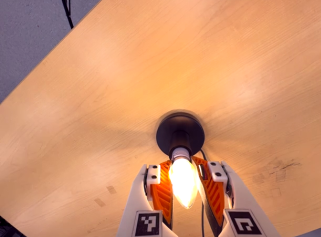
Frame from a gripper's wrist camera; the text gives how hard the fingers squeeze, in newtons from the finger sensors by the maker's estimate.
{"total": 24.3, "left": 24.1, "right": 24.4}